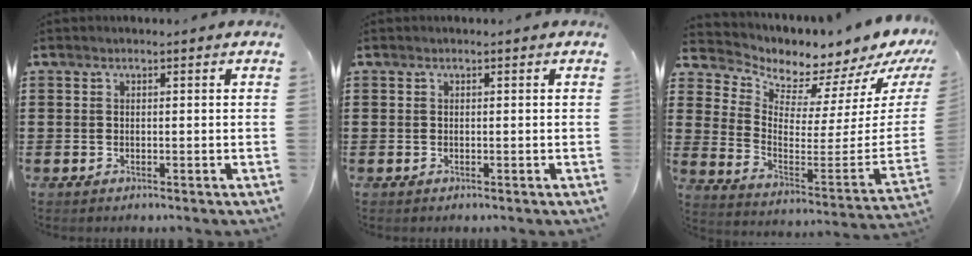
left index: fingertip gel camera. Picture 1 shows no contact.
{"total": 0.0}
{"total": 4.0, "force": [3.9, 0.8, -0.7], "torque": [-0.005, -0.071, 0.060]}